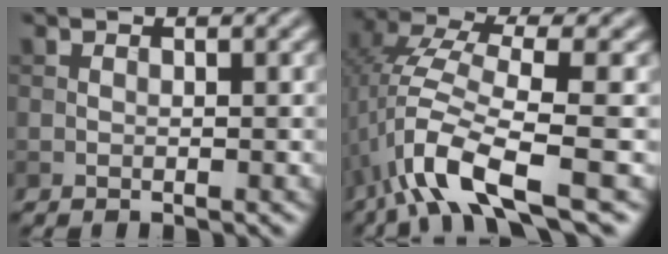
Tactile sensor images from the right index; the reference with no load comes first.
{"total": 7.9, "force": [-3.5, 1.8, 6.9], "torque": [-0.136, 0.013, -0.075]}